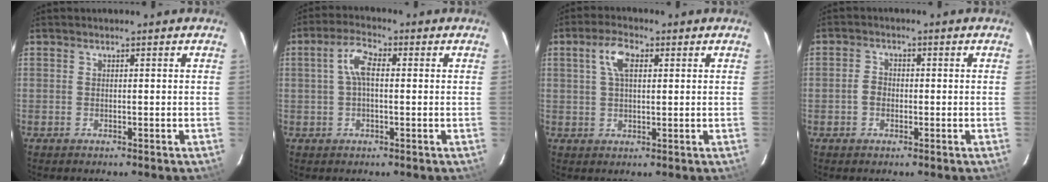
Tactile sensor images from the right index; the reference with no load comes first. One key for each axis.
{"total": 5.0, "fx": 0.4, "fy": 2.2, "fz": 4.4, "tx": -0.090, "ty": 0.014, "tz": 0.008}
{"total": 5.3, "fx": 1.8, "fy": 2.5, "fz": 4.3, "tx": -0.081, "ty": 0.012, "tz": 0.033}
{"total": 2.5, "fx": -0.8, "fy": 2.1, "fz": 1.3, "tx": -0.023, "ty": 0.007, "tz": -0.017}